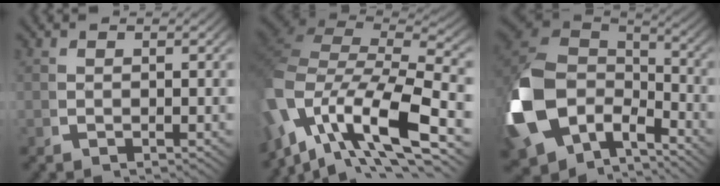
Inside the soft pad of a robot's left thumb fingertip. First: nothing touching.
{"total": 17.3, "force": [1.2, 11.5, 13.0], "torque": [-0.263, -0.033, 0.023]}
{"total": 17.2, "force": [-2.6, 12.9, 11.2], "torque": [-0.318, -0.077, -0.011]}